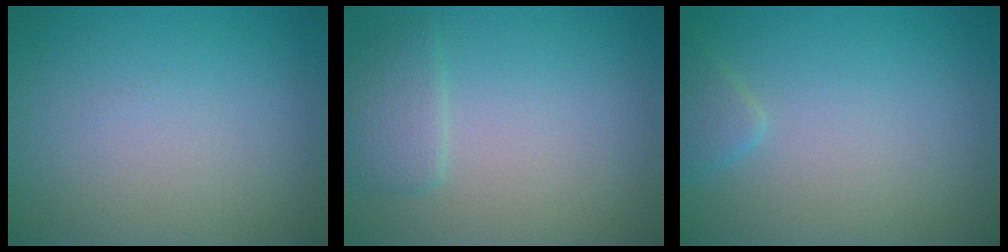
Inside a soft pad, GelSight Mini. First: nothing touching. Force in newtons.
{"total": 2.0, "press": 2.0, "slide": 0.3}
{"total": 1.4, "press": 1.4, "slide": 0.1}